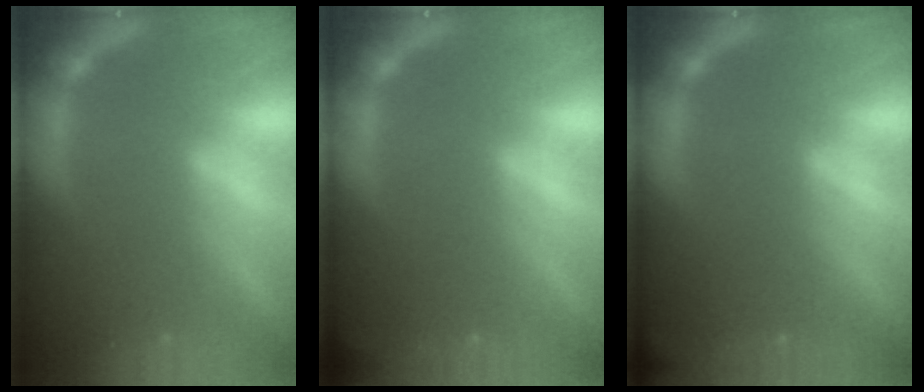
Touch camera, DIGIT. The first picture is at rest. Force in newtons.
{"total": 3.5}
{"total": 6.4}